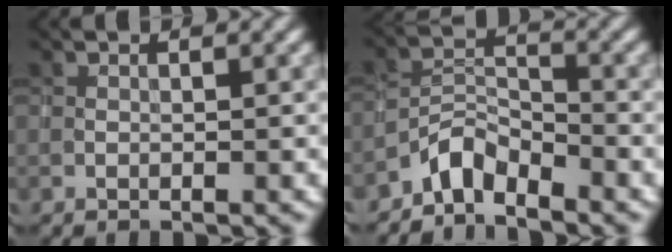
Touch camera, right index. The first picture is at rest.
{"total": 3.2, "force": [-2.8, 1.1, 1.2], "torque": [-0.022, 0.012, -0.064]}